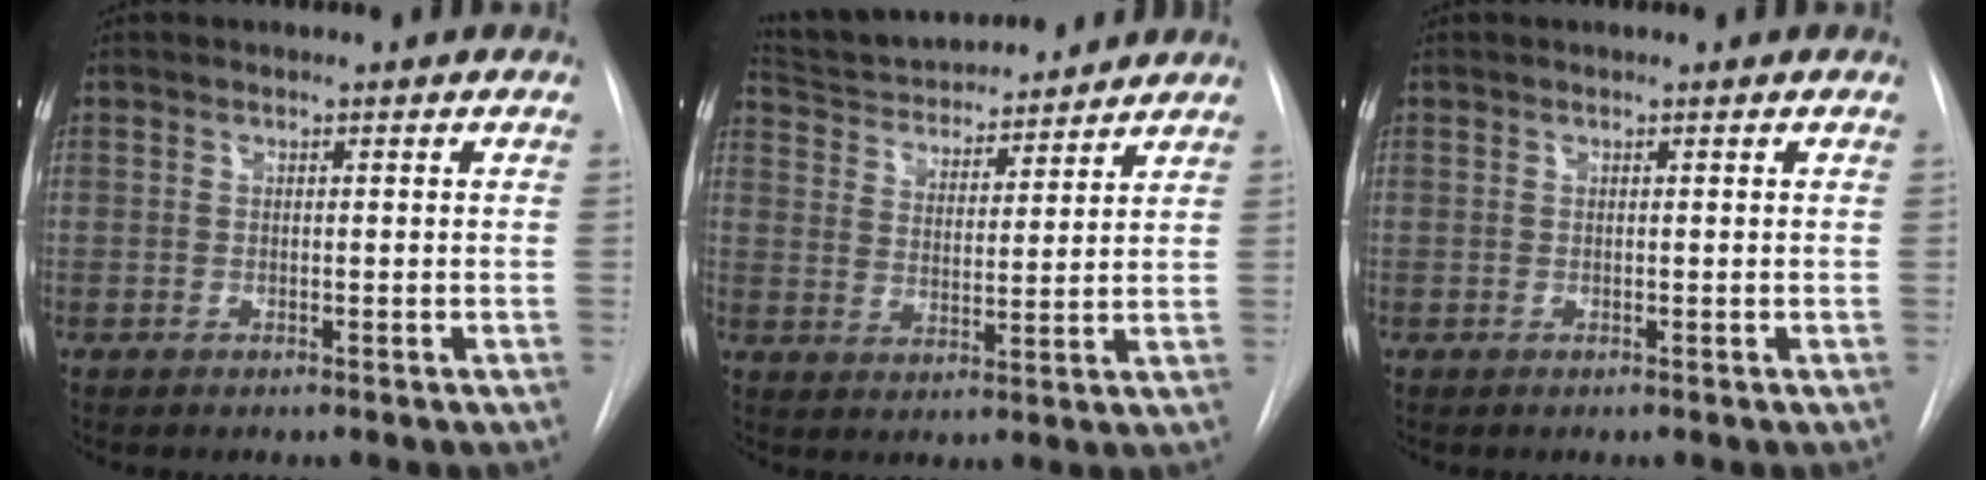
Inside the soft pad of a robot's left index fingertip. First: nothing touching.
{"total": 15.3, "force": [14.2, 3.2, 4.7], "torque": [-0.080, 0.015, 0.229]}
{"total": 0.0}